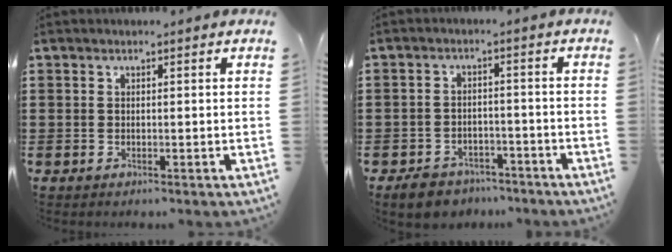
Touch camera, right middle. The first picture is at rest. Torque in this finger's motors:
{"motor_torque": [0.39, -0.33, 0.16, 0.07]}